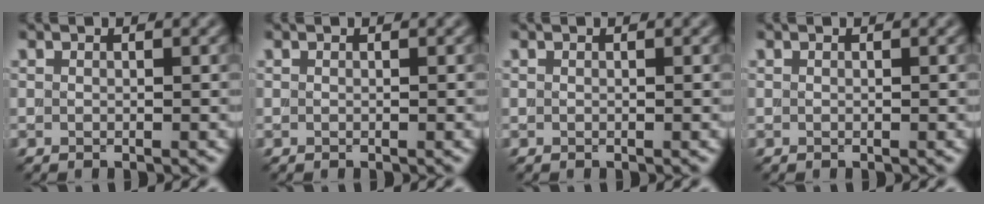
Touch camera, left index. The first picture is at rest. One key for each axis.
{"total": 0.0}
{"total": 0.0}
{"total": 0.0}